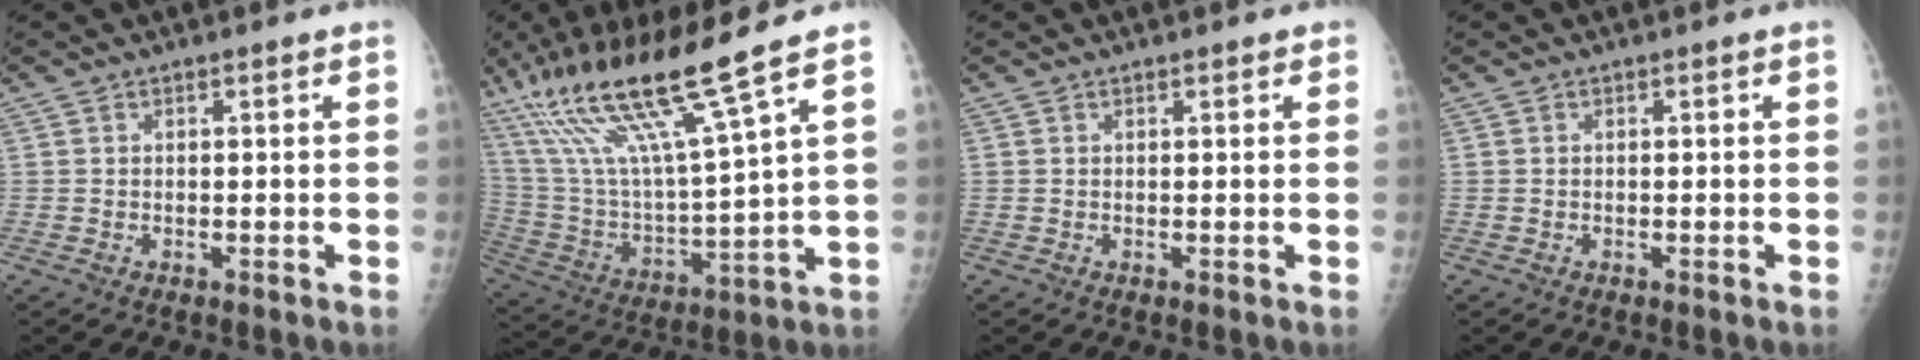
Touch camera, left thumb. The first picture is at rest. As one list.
[{"total": 21.0, "force": [13.9, 0.9, 15.7], "torque": [-0.293, -0.055, 0.264]}, {"total": 1.0, "force": [0.8, 0.4, 0.5], "torque": [-0.005, -0.001, 0.006]}, {"total": 0.0}]